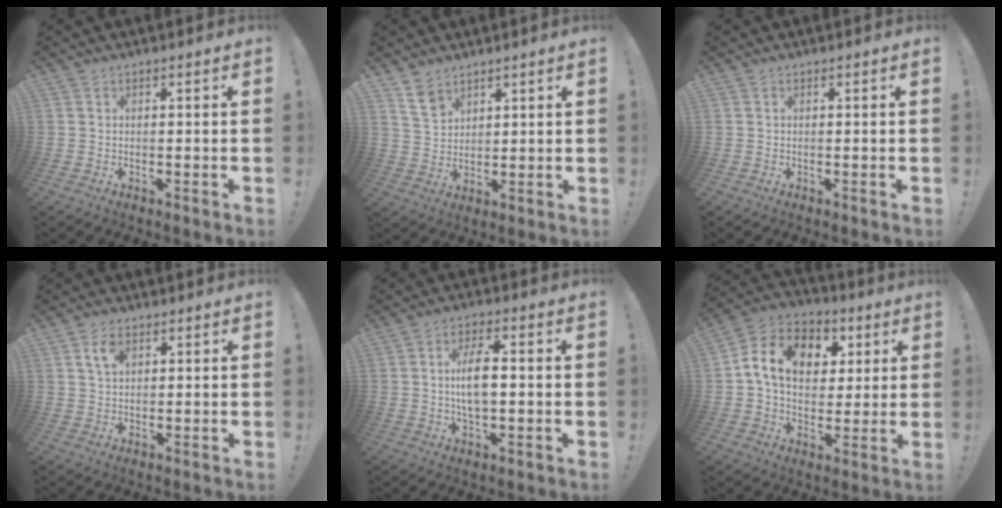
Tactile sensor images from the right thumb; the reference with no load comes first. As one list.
[{"total": 6.8, "force": [5.0, 4.3, 1.6], "torque": [-0.025, -0.033, 0.098]}, {"total": 0.0}, {"total": 4.4, "force": [2.0, 2.5, 2.9], "torque": [-0.050, -0.001, 0.033]}, {"total": 8.7, "force": [0.2, 3.8, 7.9], "torque": [-0.146, 0.001, -0.003]}, {"total": 14.5, "force": [4.0, 11.1, 8.5], "torque": [-0.135, 0.003, 0.080]}]